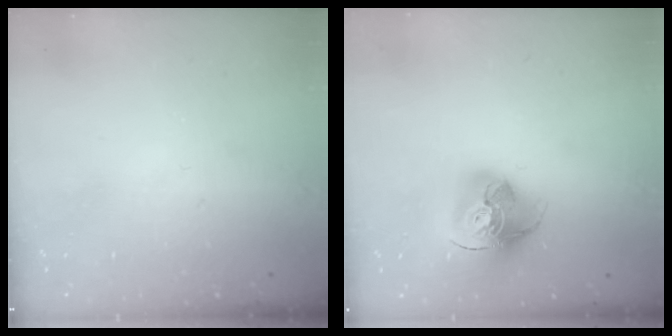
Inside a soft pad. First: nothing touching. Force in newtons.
{"total": 15.5, "press": 15.4, "slide": 1.7}